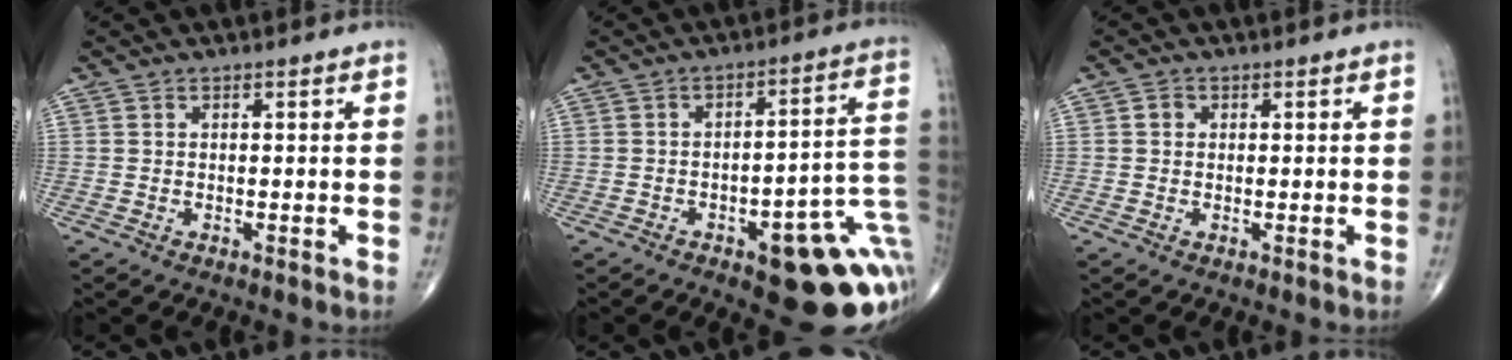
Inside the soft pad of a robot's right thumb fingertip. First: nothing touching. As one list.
[{"total": 19.2, "force": [-5.8, 6.6, 17.1], "torque": [-0.150, 0.035, -0.058]}, {"total": 1.3, "force": [0.2, 1.2, 0.6], "torque": [-0.005, 0.003, 0.000]}]